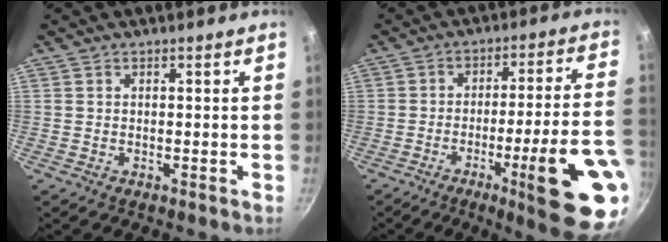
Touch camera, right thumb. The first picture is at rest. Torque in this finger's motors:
{"motor_torque": [2.42, 2.59, 1.48, -1.29, 0.44]}